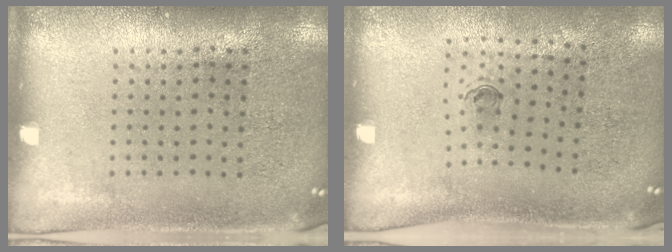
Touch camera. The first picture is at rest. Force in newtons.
{"total": 0.6, "press": 0.3, "slide": 0.5}